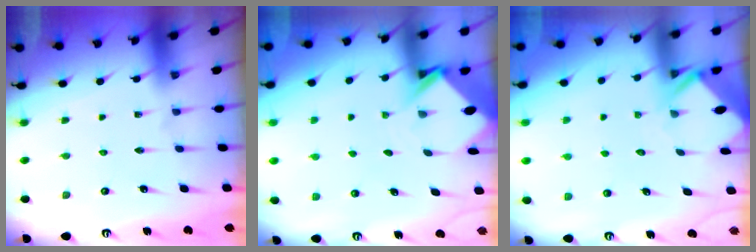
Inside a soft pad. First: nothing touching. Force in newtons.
{"total": 3.9, "press": 3.9, "slide": 0.2}
{"total": 2.9, "press": 2.9, "slide": 0.3}